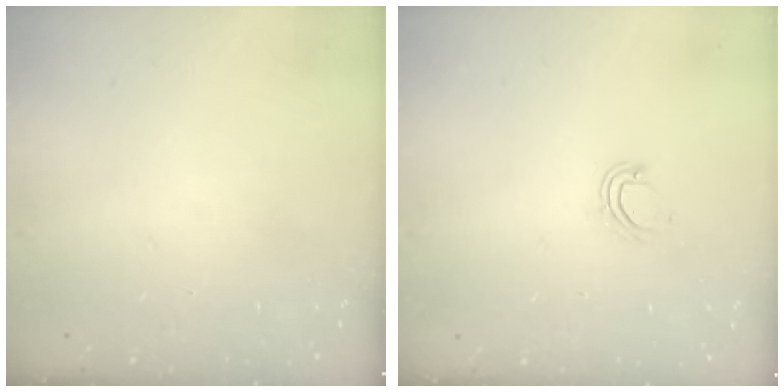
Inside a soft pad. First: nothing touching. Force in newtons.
{"total": 4.8, "press": 4.8, "slide": 0.4}